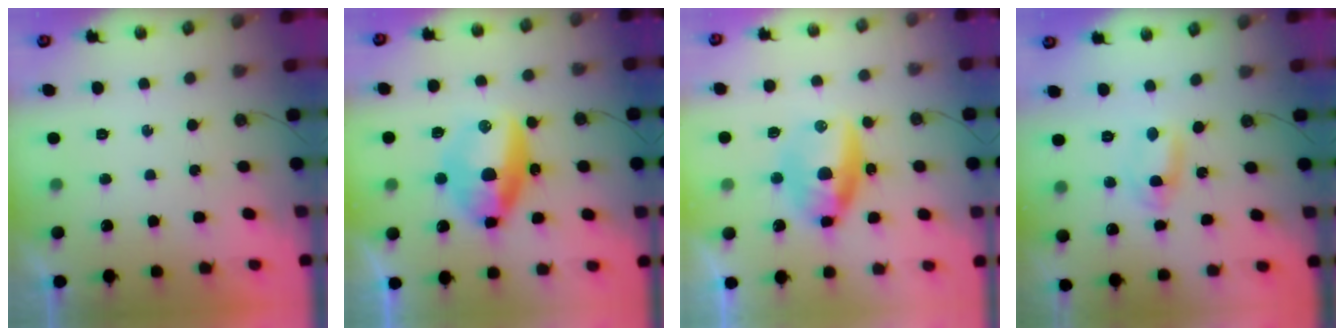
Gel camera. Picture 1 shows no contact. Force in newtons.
{"total": 12.3, "press": 12.3, "slide": 0.4}
{"total": 11.0, "press": 11.0, "slide": 0.7}
{"total": 2.1, "press": 1.7, "slide": 1.2}